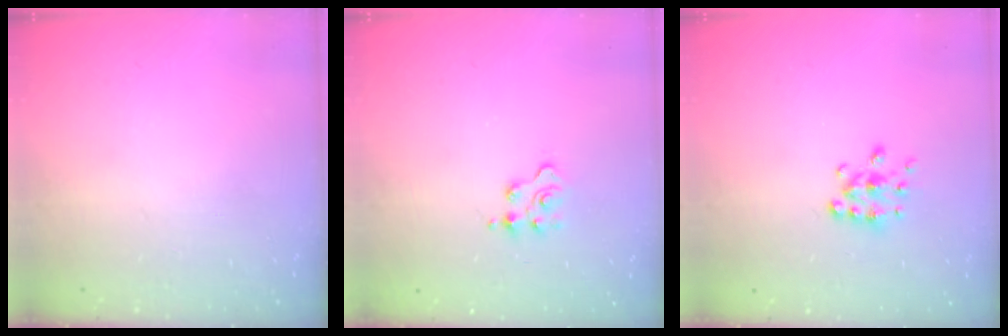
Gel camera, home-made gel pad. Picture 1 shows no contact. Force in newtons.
{"total": 2.4, "press": 2.3, "slide": 0.5}
{"total": 6.7, "press": 6.6, "slide": 0.7}